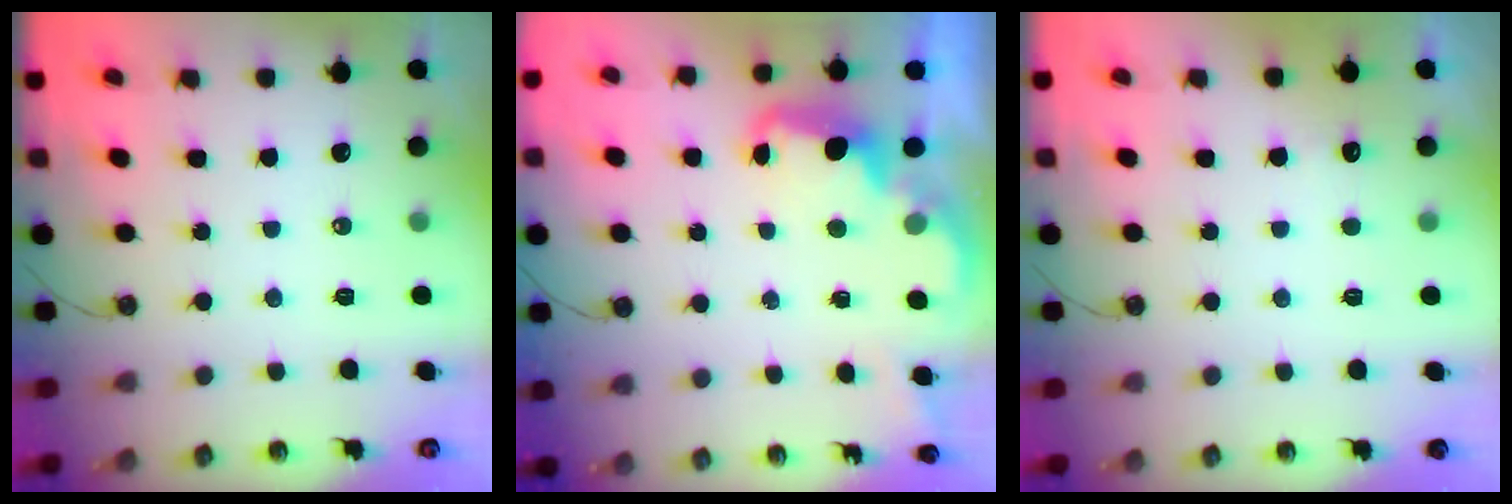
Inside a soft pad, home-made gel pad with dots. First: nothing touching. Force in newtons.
{"total": 2.8, "press": 2.7, "slide": 0.7}
{"total": 3.0, "press": 2.8, "slide": 1.0}